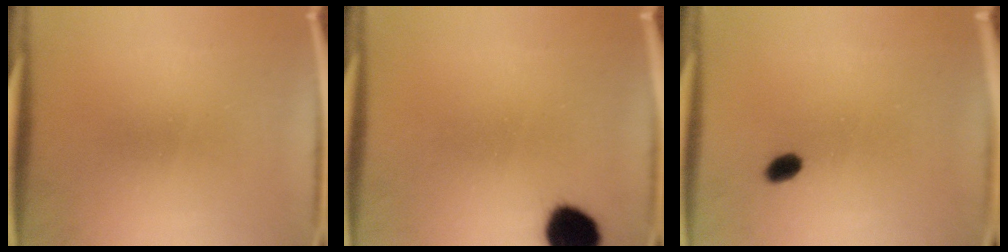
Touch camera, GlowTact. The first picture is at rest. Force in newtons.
{"total": 9.6}
{"total": 2.4}